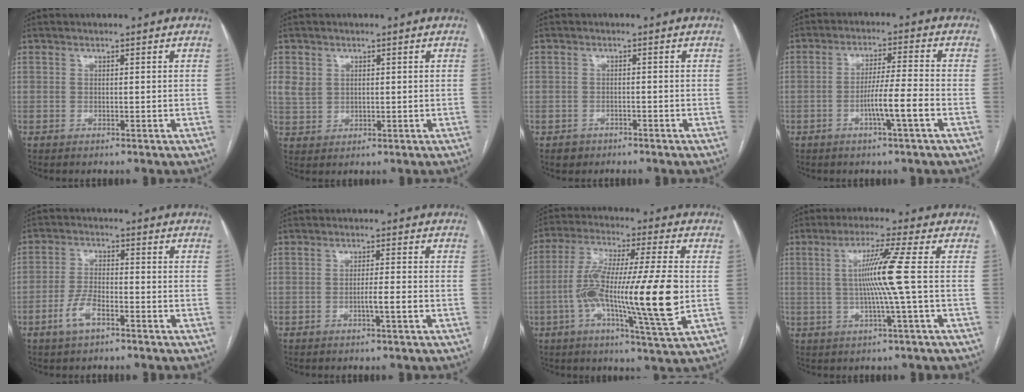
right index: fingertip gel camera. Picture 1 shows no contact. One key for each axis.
{"total": 3.7, "fx": 1.4, "fy": 3.1, "fz": 1.6, "tx": -0.034, "ty": 0.009, "tz": 0.037}
{"total": 2.0, "fx": -1.3, "fy": 1.6, "fz": 0.0, "tx": -0.004, "ty": 0.007, "tz": -0.020}
{"total": 6.2, "fx": -2.4, "fy": -0.6, "fz": 5.7, "tx": -0.104, "ty": 0.000, "tz": -0.042}
{"total": 5.2, "fx": -2.9, "fy": 1.9, "fz": 3.8, "tx": -0.085, "ty": 0.002, "tz": -0.055}
{"total": 2.5, "fx": -1.0, "fy": -0.1, "fz": 2.3, "tx": -0.037, "ty": 0.000, "tz": -0.016}
{"total": 18.2, "fx": -2.6, "fy": 0.6, "fz": 18.0, "tx": -0.330, "ty": -0.003, "tz": -0.048}
{"total": 8.0, "fx": 0.1, "fy": -2.1, "fz": 7.8, "tx": -0.147, "ty": 0.002, "tz": 0.007}